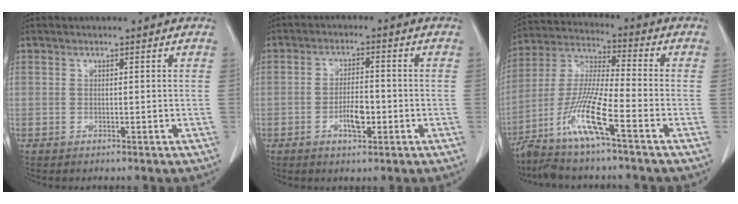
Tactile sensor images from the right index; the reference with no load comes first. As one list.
[{"total": 5.0, "force": [-1.7, 2.0, 4.3], "torque": [-0.080, 0.005, -0.026]}, {"total": 13.4, "force": [-6.7, 0.2, 11.6], "torque": [-0.251, -0.018, -0.134]}]